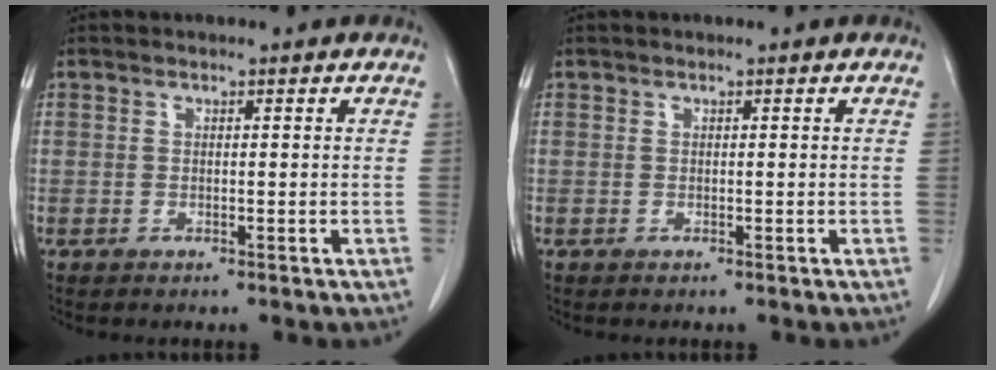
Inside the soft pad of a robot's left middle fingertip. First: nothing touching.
{"total": 0.0}